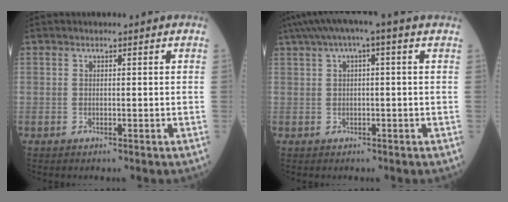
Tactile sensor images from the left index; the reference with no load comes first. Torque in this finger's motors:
{"motor_torque": [1.13, -1.00, 0.72, 0.07]}